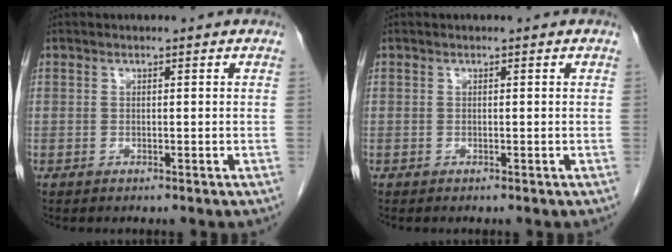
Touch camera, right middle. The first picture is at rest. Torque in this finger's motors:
{"motor_torque": [-0.12, -0.25, -0.02, 0.01]}